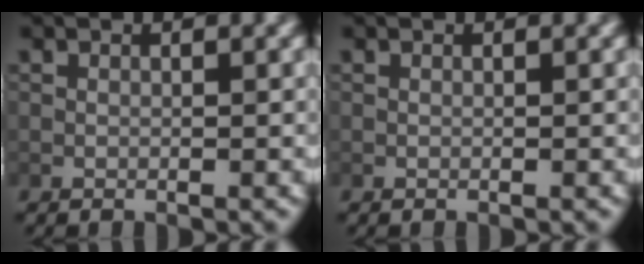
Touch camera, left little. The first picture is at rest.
{"total": 0.0}